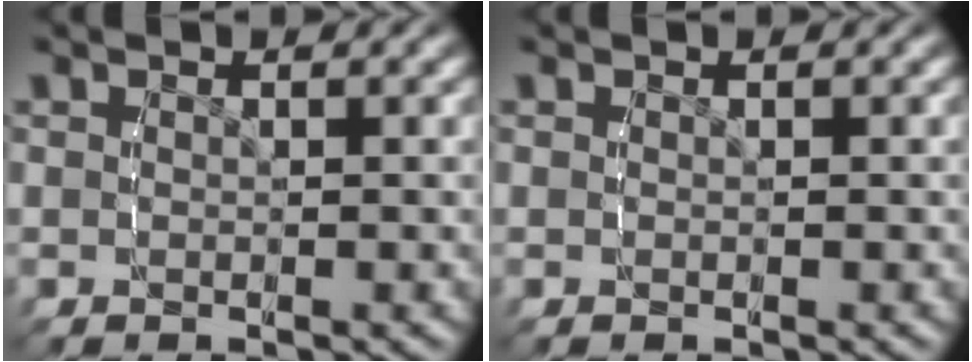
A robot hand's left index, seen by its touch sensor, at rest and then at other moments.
{"total": 0.0}